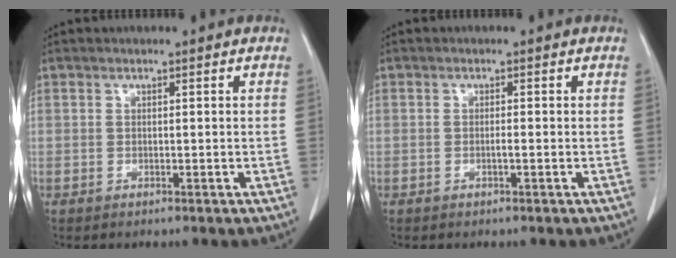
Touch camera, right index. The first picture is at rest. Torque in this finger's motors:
{"motor_torque": [0.15, -0.10, 0.04, 0.00]}